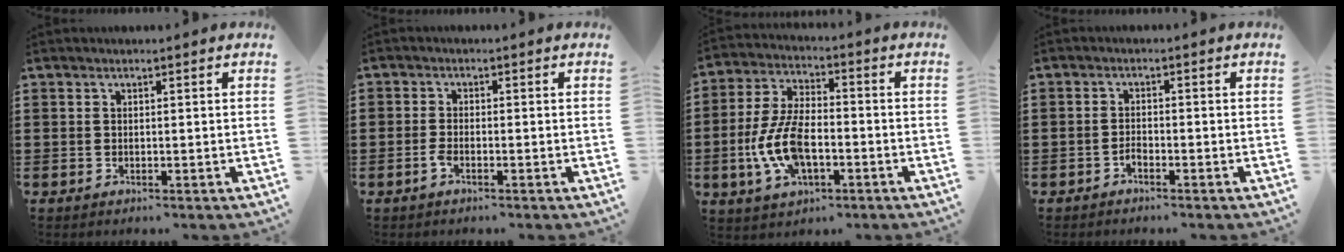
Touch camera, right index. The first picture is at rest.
{"total": 1.7, "force": [-1.0, 0.6, 1.2], "torque": [-0.039, -0.006, -0.023]}
{"total": 10.2, "force": [-2.6, 5.2, 8.4], "torque": [-0.203, -0.004, -0.054]}
{"total": 1.3, "force": [-1.0, 0.5, 0.6], "torque": [-0.015, -0.003, -0.020]}